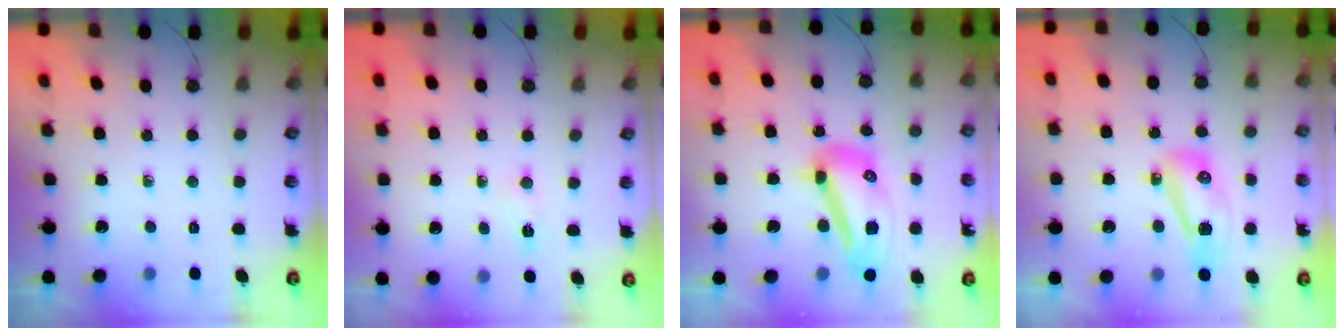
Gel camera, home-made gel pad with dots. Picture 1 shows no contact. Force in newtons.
{"total": 2.9, "press": 2.9, "slide": 0.4}
{"total": 14.5, "press": 14.4, "slide": 1.8}
{"total": 18.6, "press": 14.7, "slide": 11.4}